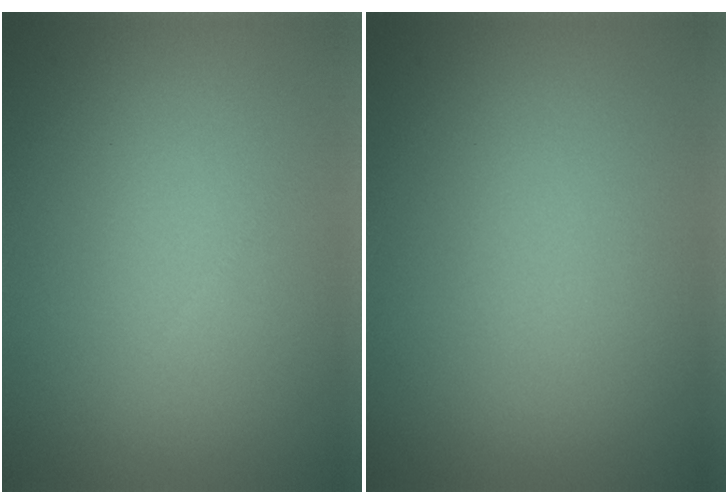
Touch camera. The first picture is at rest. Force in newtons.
{"total": 0.0}